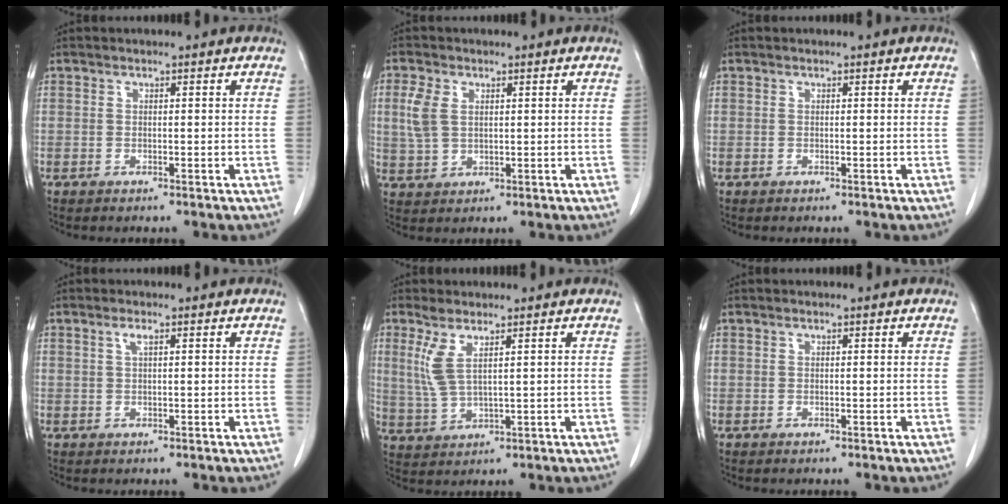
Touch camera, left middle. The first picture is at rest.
{"total": 4.5, "force": [1.3, 2.8, 3.4], "torque": [-0.093, 0.005, 0.030]}
{"total": 0.0}
{"total": 1.1, "force": [0.5, 0.1, 1.0], "torque": [-0.025, 0.004, 0.010]}
{"total": 4.9, "force": [2.1, 1.0, 4.4], "torque": [-0.118, -0.004, 0.051]}
{"total": 0.0}